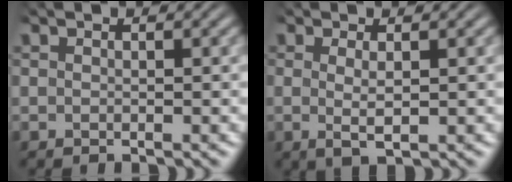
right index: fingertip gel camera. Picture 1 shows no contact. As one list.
[{"total": 2.3, "force": [-0.2, 0.8, 2.1], "torque": [-0.046, -0.013, 0.005]}]